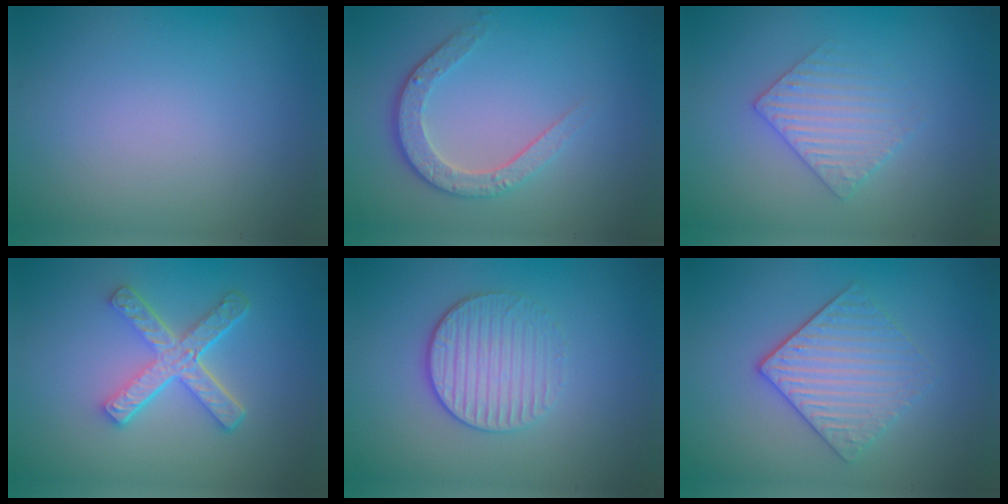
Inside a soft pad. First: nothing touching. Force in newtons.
{"total": 3.4, "press": 2.6, "slide": 2.2}
{"total": 3.0, "press": 2.9, "slide": 0.6}
{"total": 5.0, "press": 3.6, "slide": 3.5}
{"total": 3.7, "press": 3.1, "slide": 2.0}
{"total": 3.8, "press": 3.2, "slide": 2.1}